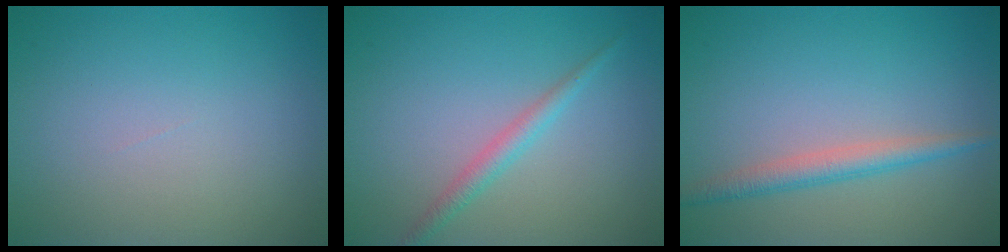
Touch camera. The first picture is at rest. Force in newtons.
{"total": 1.8, "press": 1.8, "slide": 0.0}
{"total": 2.5, "press": 2.5, "slide": 0.1}